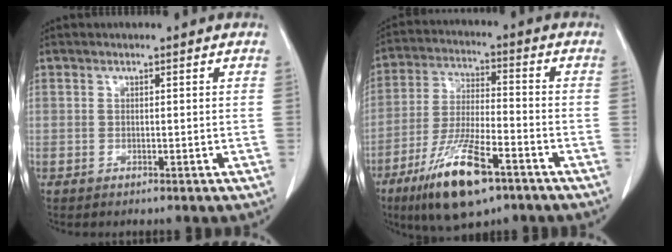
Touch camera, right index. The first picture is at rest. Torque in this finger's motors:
{"motor_torque": [1.35, -0.78, 0.69, 0.21]}